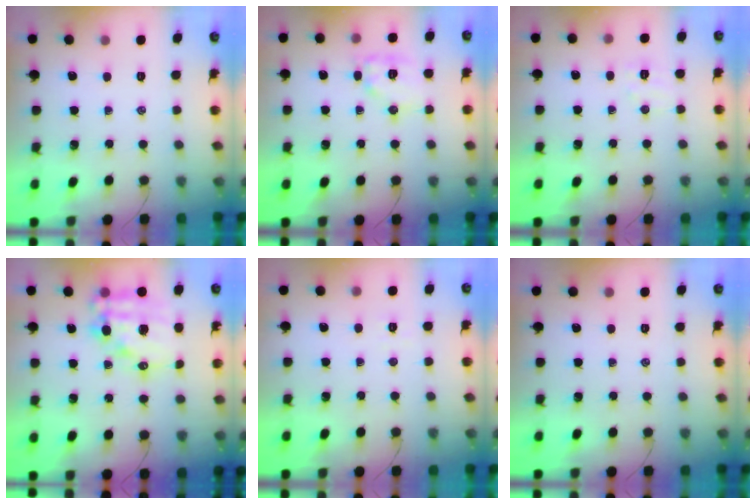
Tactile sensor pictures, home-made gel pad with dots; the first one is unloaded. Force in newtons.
{"total": 10.7, "press": 10.7, "slide": 0.4}
{"total": 5.5, "press": 5.3, "slide": 1.2}
{"total": 16.0, "press": 15.6, "slide": 3.5}
{"total": 2.4, "press": 2.3, "slide": 0.5}
{"total": 0.0}